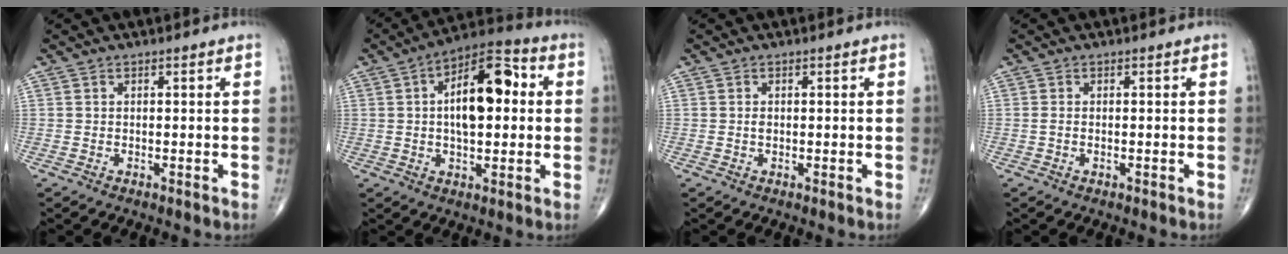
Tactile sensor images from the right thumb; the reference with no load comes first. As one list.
[{"total": 14.8, "force": [2.0, 7.2, 12.8], "torque": [-0.182, 0.023, 0.024]}, {"total": 0.8, "force": [0.0, 0.5, 0.6], "torque": [-0.009, 0.001, -0.002]}, {"total": 0.6, "force": [-0.2, 0.3, 0.5], "torque": [-0.016, 0.002, -0.004]}]